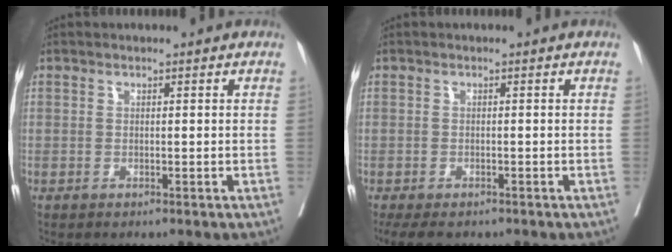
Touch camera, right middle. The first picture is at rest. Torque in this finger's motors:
{"motor_torque": [0.38, -0.43, 0.03, 0.01]}